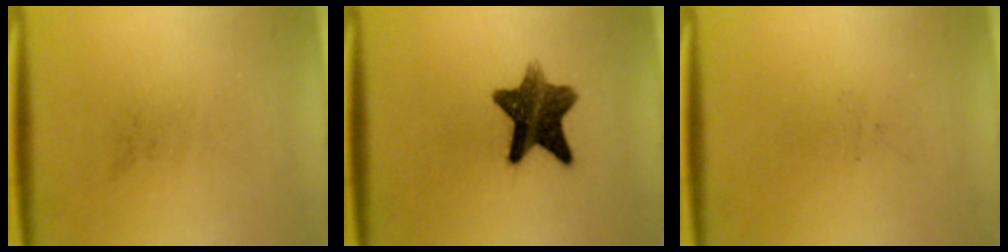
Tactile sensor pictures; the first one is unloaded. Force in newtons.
{"total": 10.5}
{"total": 0.0}